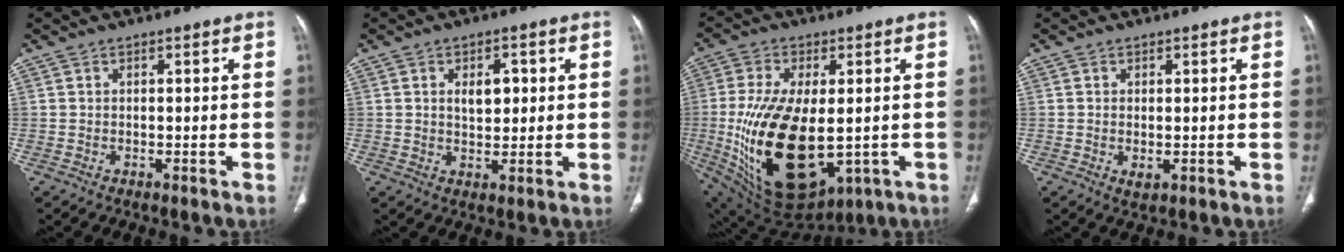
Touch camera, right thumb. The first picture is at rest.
{"total": 4.8, "force": [1.3, 2.8, 3.7], "torque": [-0.042, -0.004, 0.022]}
{"total": 23.0, "force": [-2.7, 12.0, 19.4], "torque": [-0.376, -0.027, -0.011]}
{"total": 1.5, "force": [-0.3, 0.8, 1.3], "torque": [-0.025, -0.006, 0.000]}